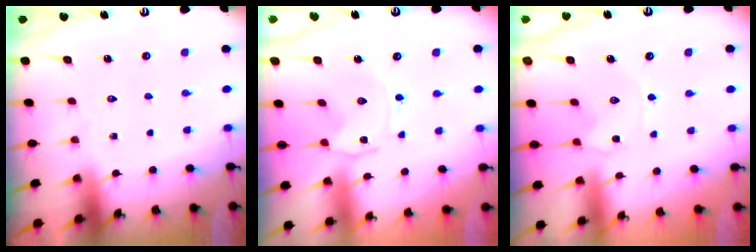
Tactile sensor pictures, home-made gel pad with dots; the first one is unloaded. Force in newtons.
{"total": 1.1, "press": 1.0, "slide": 0.4}
{"total": 1.8, "press": 1.7, "slide": 0.3}